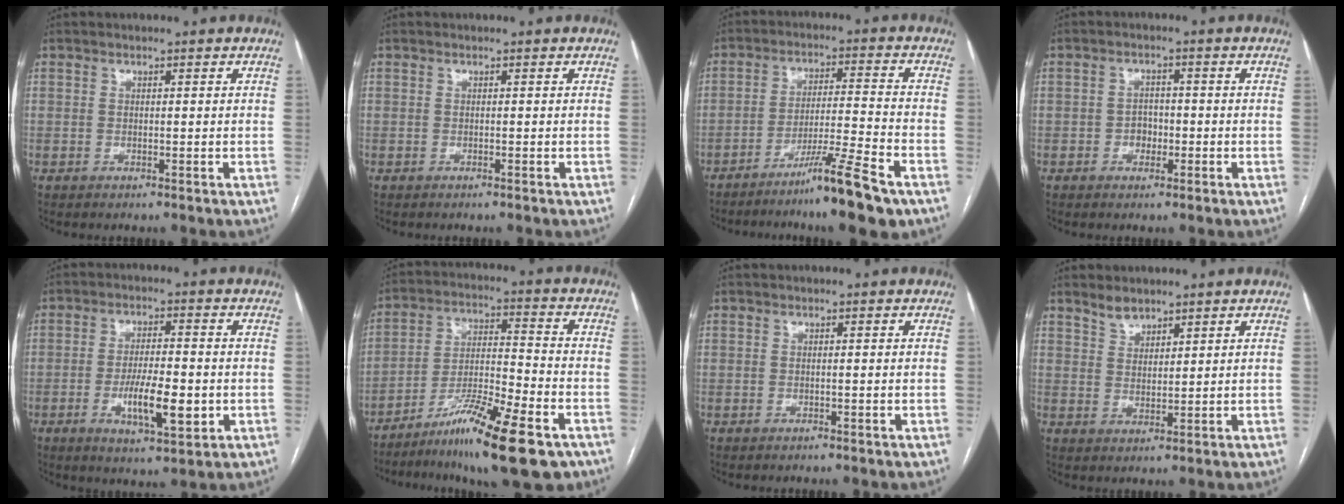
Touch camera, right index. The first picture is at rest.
{"total": 0.0}
{"total": 10.9, "force": [-7.5, -1.0, 7.9], "torque": [-0.130, -0.020, -0.129]}
{"total": 2.5, "force": [-0.8, 1.9, 1.3], "torque": [-0.012, 0.008, -0.013]}
{"total": 8.9, "force": [-2.2, 2.2, 8.3], "torque": [-0.148, -0.008, -0.035]}
{"total": 17.0, "force": [-10.9, 2.5, 12.7], "torque": [-0.199, -0.013, -0.182]}
{"total": 0.0}
{"total": 3.2, "force": [2.8, 1.3, 0.7], "torque": [-0.011, 0.002, 0.055]}